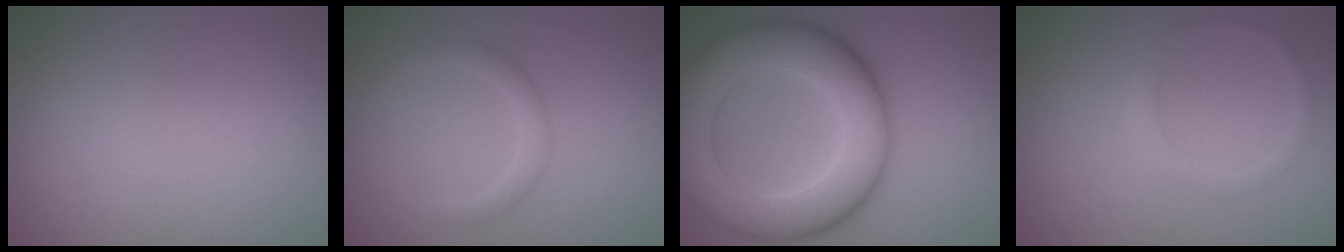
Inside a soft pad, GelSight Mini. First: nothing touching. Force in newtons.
{"total": 1.7, "press": 1.7, "slide": 0.1}
{"total": 12.0, "press": 12.0, "slide": 0.6}
{"total": 1.3, "press": 1.3, "slide": 0.0}